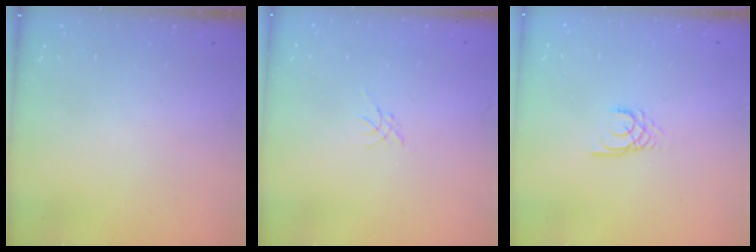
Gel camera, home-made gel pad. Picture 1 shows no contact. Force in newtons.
{"total": 0.0}
{"total": 2.2, "press": 2.2, "slide": 0.2}